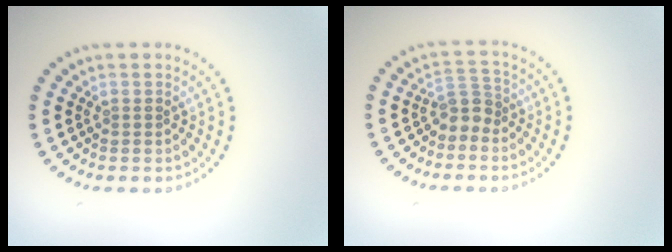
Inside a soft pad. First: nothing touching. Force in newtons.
{"total": 2.2, "press": 1.7, "slide": 1.4}